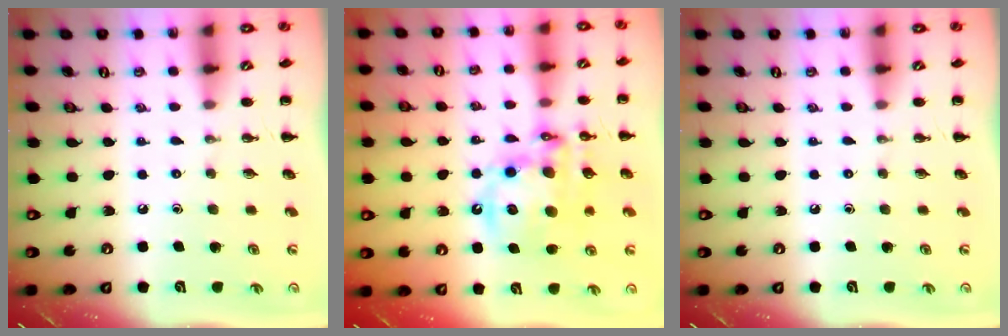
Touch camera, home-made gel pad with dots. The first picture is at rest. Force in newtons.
{"total": 15.8, "press": 15.3, "slide": 3.8}
{"total": 0.0}